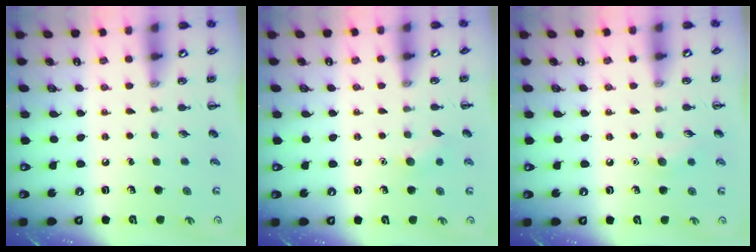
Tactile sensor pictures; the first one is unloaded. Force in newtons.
{"total": 6.8, "press": 6.6, "slide": 1.7}
{"total": 5.6, "press": 5.4, "slide": 1.4}